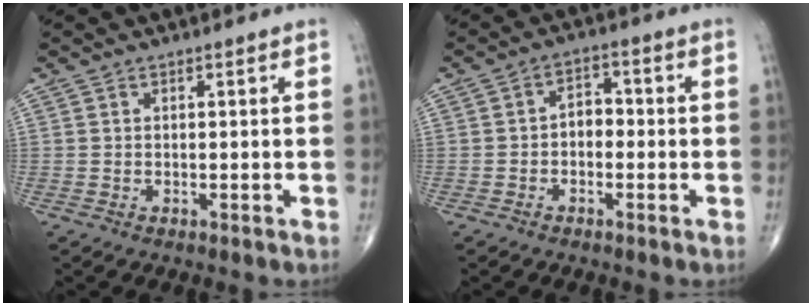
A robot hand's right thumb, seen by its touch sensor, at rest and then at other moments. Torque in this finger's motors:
{"motor_torque": [0.02, 0.09, 0.41, 0.00, 0.07]}